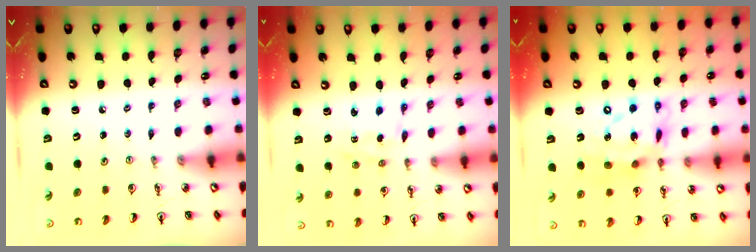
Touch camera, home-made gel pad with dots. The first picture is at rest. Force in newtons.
{"total": 2.1, "press": 2.0, "slide": 0.6}
{"total": 16.9, "press": 16.9, "slide": 1.4}